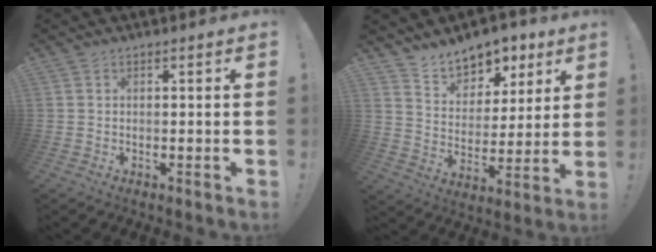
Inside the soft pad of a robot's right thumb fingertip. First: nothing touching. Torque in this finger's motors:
{"motor_torque": [-0.03, 0.22, 0.42, 0.57, 0.00]}